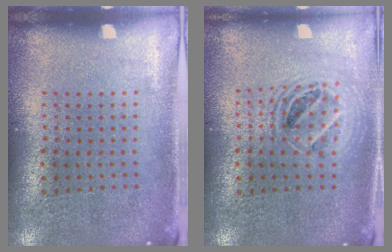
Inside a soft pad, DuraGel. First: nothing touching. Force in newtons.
{"total": 1.5, "press": 1.3, "slide": 0.7}